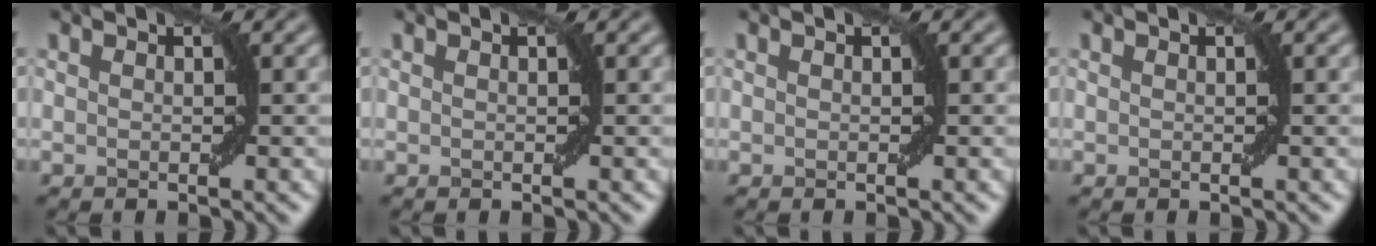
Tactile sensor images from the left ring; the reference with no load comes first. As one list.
[{"total": 0.0}, {"total": 0.0}, {"total": 0.0}]